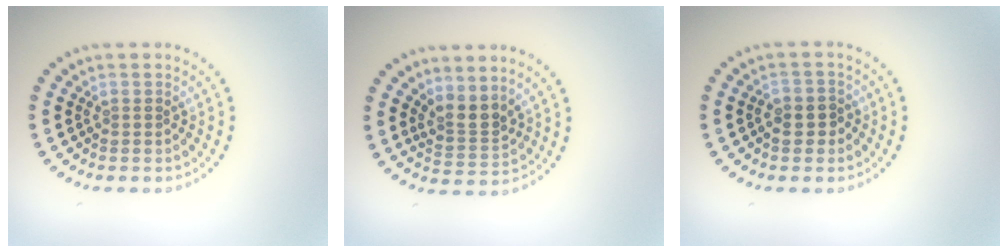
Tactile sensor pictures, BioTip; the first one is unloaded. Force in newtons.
{"total": 2.6, "press": 2.0, "slide": 1.7}
{"total": 1.9, "press": 1.7, "slide": 0.7}